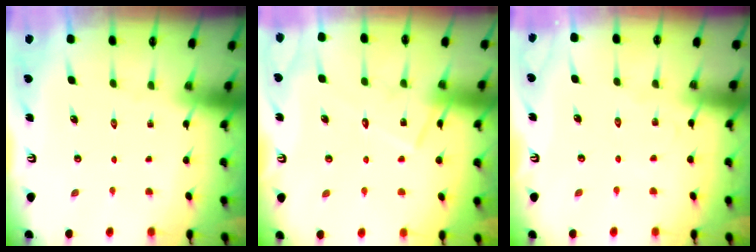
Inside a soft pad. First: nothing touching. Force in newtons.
{"total": 11.9, "press": 11.9, "slide": 0.7}
{"total": 3.2, "press": 3.2, "slide": 0.3}